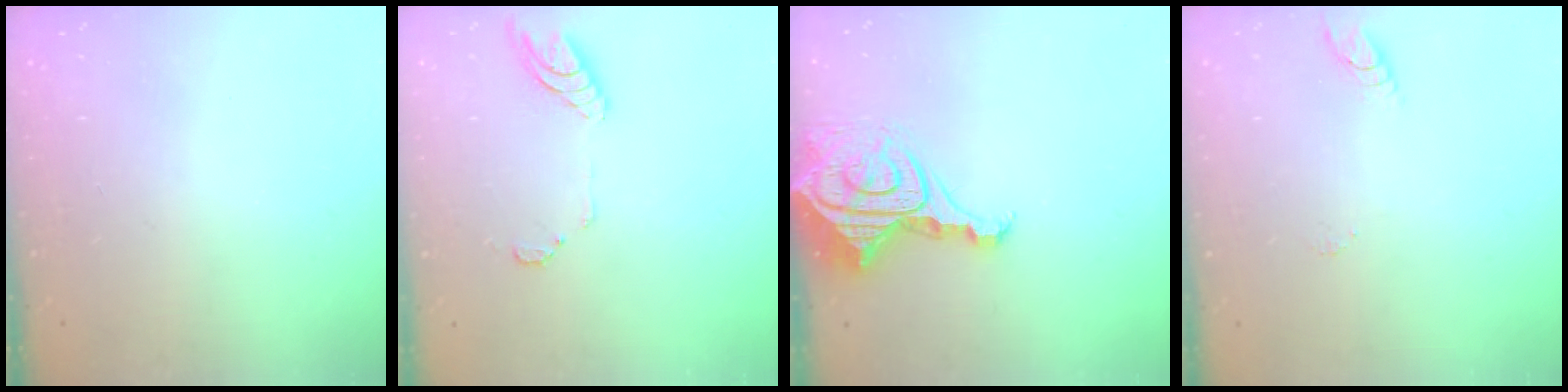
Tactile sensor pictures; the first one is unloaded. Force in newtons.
{"total": 9.6, "press": 9.6, "slide": 1.2}
{"total": 13.2, "press": 13.1, "slide": 1.3}
{"total": 3.7, "press": 3.7, "slide": 0.3}